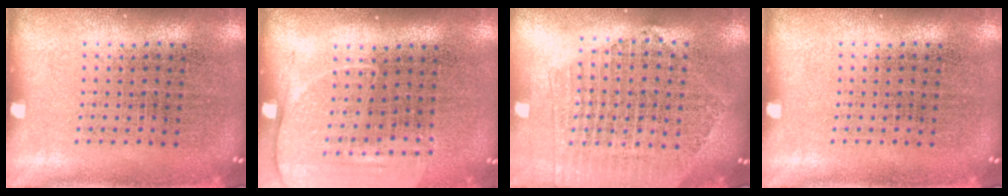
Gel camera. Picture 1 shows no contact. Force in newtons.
{"total": 1.4, "press": 1.3, "slide": 0.4}
{"total": 2.1, "press": 1.9, "slide": 0.8}
{"total": 0.0}